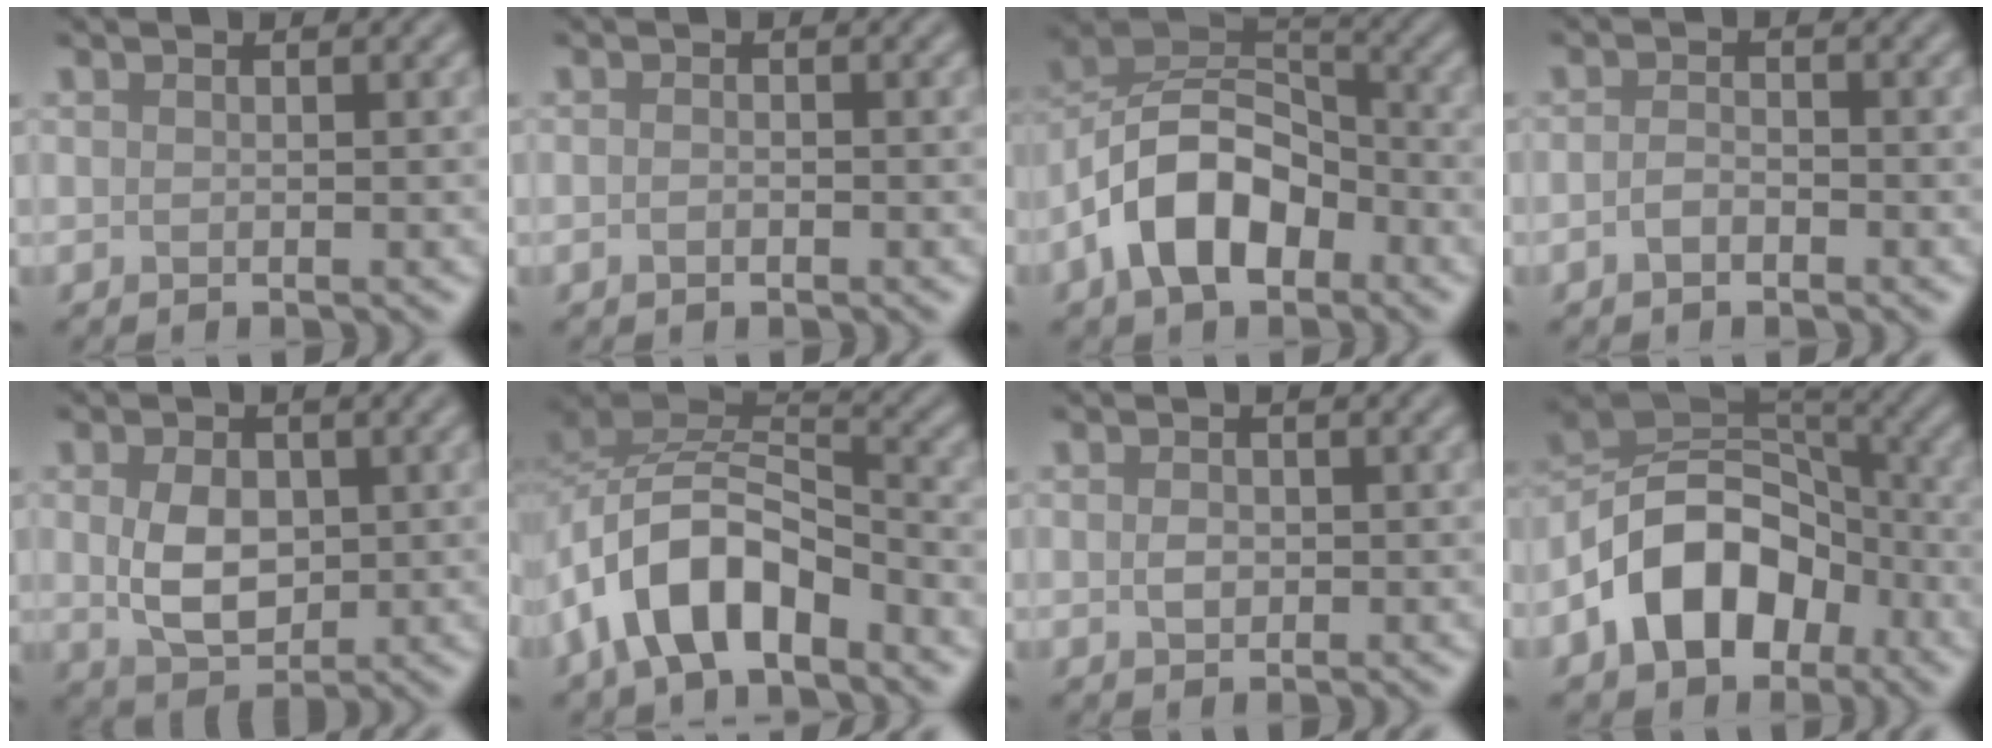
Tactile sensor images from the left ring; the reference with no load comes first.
{"total": 0.8, "force": [-0.4, 0.4, 0.5], "torque": [-0.011, -0.001, -0.008]}
{"total": 8.9, "force": [-4.0, 5.2, 6.1], "torque": [-0.107, 0.015, -0.085]}
{"total": 1.5, "force": [-0.8, 0.8, 1.0], "torque": [-0.022, 0.001, -0.020]}
{"total": 4.8, "force": [0.2, 3.3, 3.5], "torque": [-0.071, -0.004, 0.008]}
{"total": 8.4, "force": [-4.4, 4.3, 5.7], "torque": [-0.094, 0.010, -0.093]}
{"total": 1.2, "force": [0.0, 0.9, 0.9], "torque": [-0.016, -0.002, -0.002]}
{"total": 10.4, "force": [-4.7, 6.9, 6.2], "torque": [-0.102, 0.009, -0.101]}